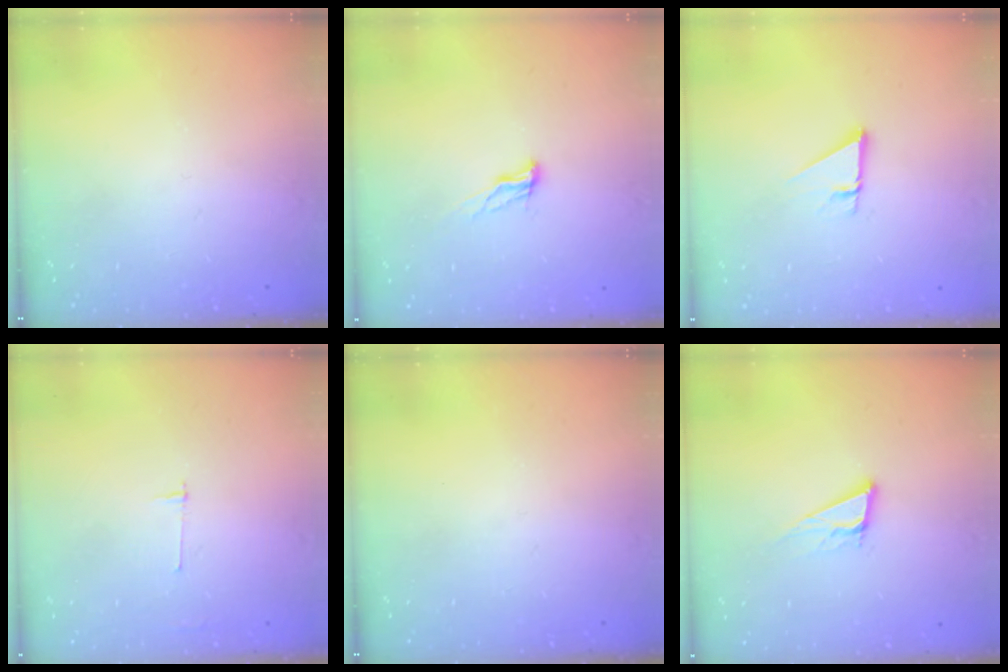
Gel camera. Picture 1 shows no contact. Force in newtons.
{"total": 7.9, "press": 7.6, "slide": 2.2}
{"total": 2.7, "press": 2.7, "slide": 0.1}
{"total": 2.7, "press": 2.7, "slide": 0.3}
{"total": 0.0}
{"total": 7.6, "press": 7.3, "slide": 2.3}